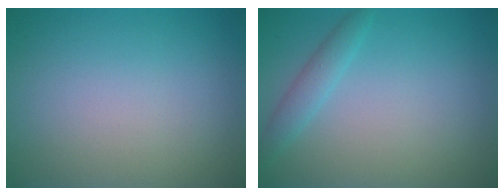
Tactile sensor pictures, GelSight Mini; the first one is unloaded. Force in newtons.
{"total": 1.8, "press": 1.8, "slide": 0.2}